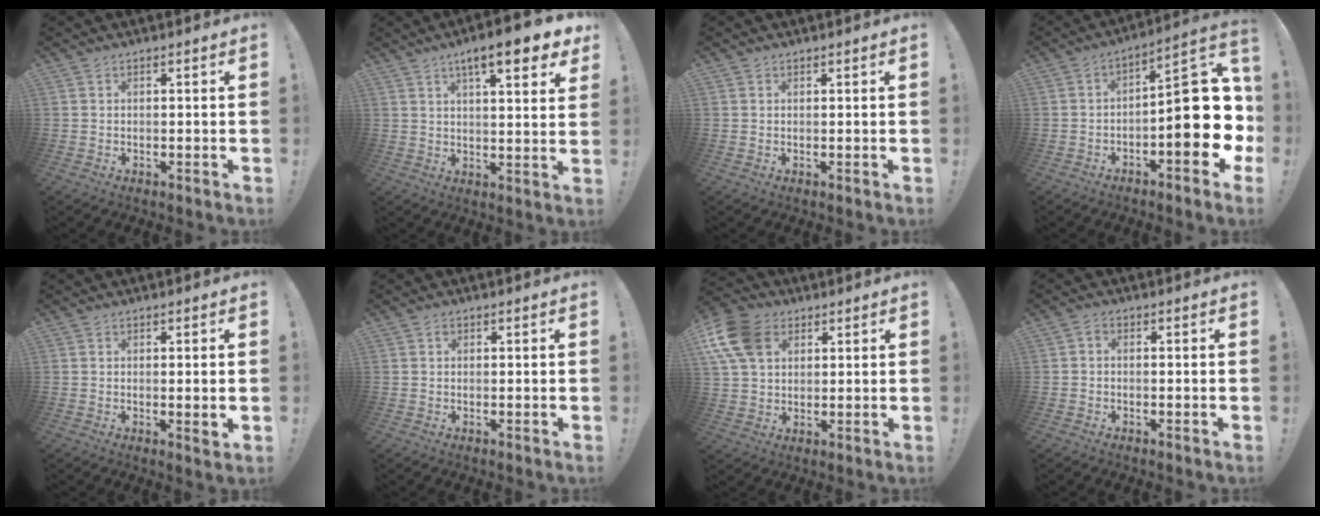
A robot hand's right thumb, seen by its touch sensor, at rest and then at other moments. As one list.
[{"total": 11.2, "force": [6.5, 2.3, 8.9], "torque": [-0.119, -0.038, 0.099]}, {"total": 0.5, "force": [0.4, 0.2, 0.1], "torque": [0.004, -0.002, 0.008]}, {"total": 18.3, "force": [-3.1, 6.9, 16.6], "torque": [-0.200, 0.018, -0.042]}, {"total": 2.1, "force": [0.5, -0.2, 2.1], "torque": [-0.022, -0.008, 0.005]}, {"total": 0.7, "force": [0.2, 0.7, 0.2], "torque": [0.000, 0.002, 0.002]}, {"total": 14.3, "force": [5.3, 10.5, 8.1], "torque": [-0.151, -0.018, 0.105]}, {"total": 1.1, "force": [-0.7, 0.6, 0.7], "torque": [-0.011, 0.004, -0.014]}]